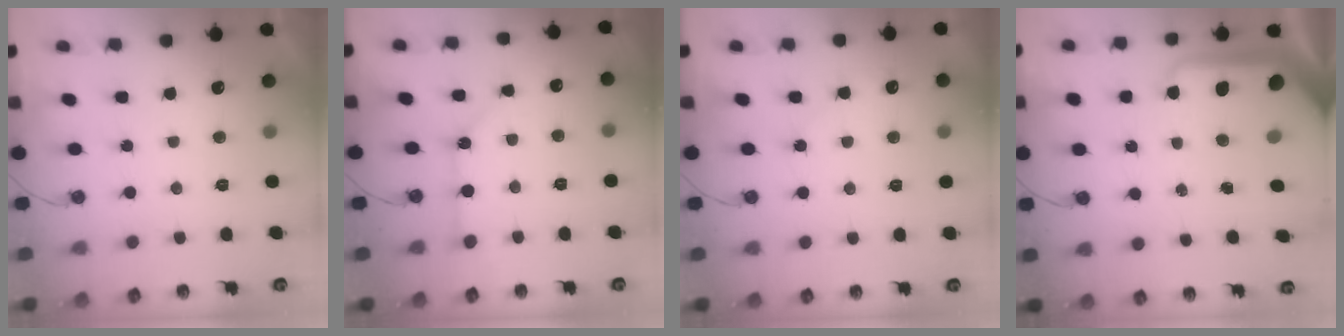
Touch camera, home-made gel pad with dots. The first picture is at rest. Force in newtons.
{"total": 2.8, "press": 2.8, "slide": 0.1}
{"total": 6.5, "press": 6.4, "slide": 0.7}
{"total": 12.6, "press": 12.5, "slide": 1.6}